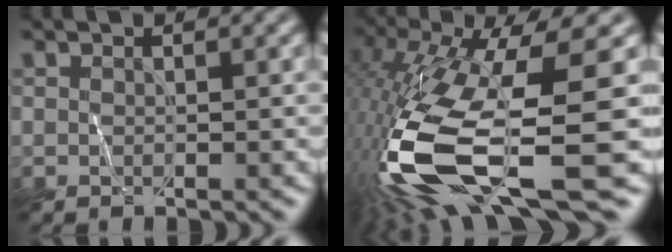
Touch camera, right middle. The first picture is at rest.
{"total": 15.6, "force": [-4.9, 4.5, 14.2], "torque": [-0.311, -0.028, -0.074]}